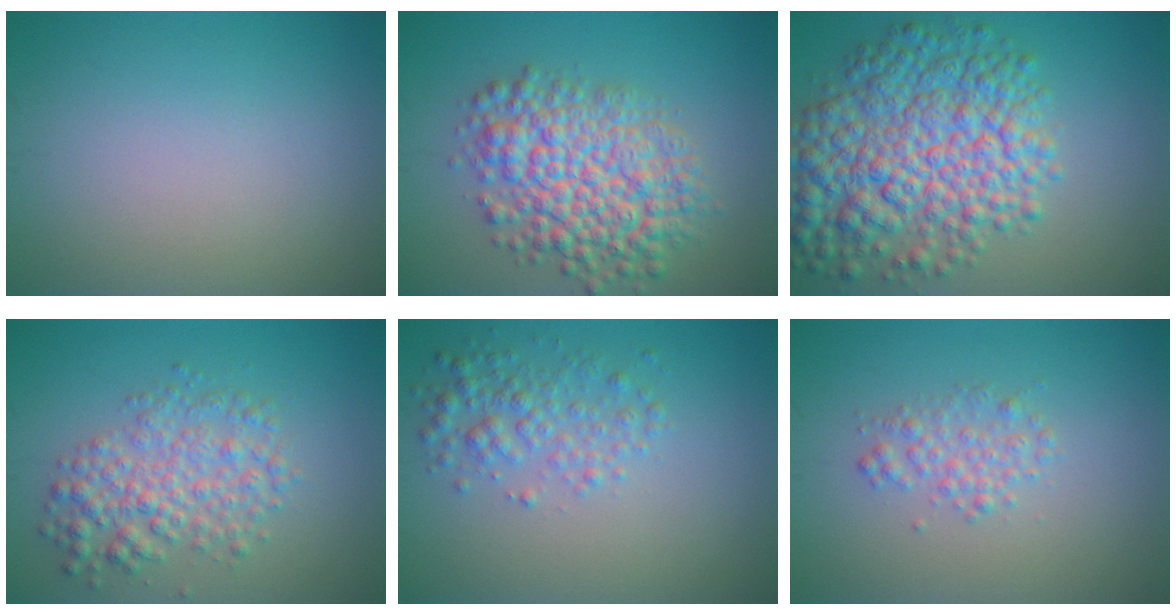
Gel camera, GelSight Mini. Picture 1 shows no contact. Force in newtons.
{"total": 8.0, "press": 8.0, "slide": 0.2}
{"total": 10.0, "press": 10.0, "slide": 0.2}
{"total": 4.5, "press": 4.5, "slide": 0.1}
{"total": 2.8, "press": 2.8, "slide": 0.1}
{"total": 2.0, "press": 2.0, "slide": 0.0}